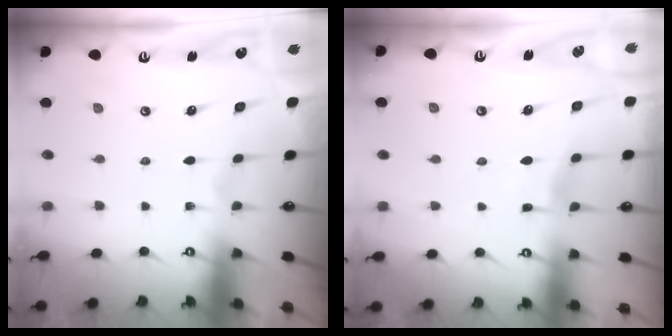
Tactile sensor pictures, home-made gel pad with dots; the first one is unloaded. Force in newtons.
{"total": 2.2, "press": 2.2, "slide": 0.3}